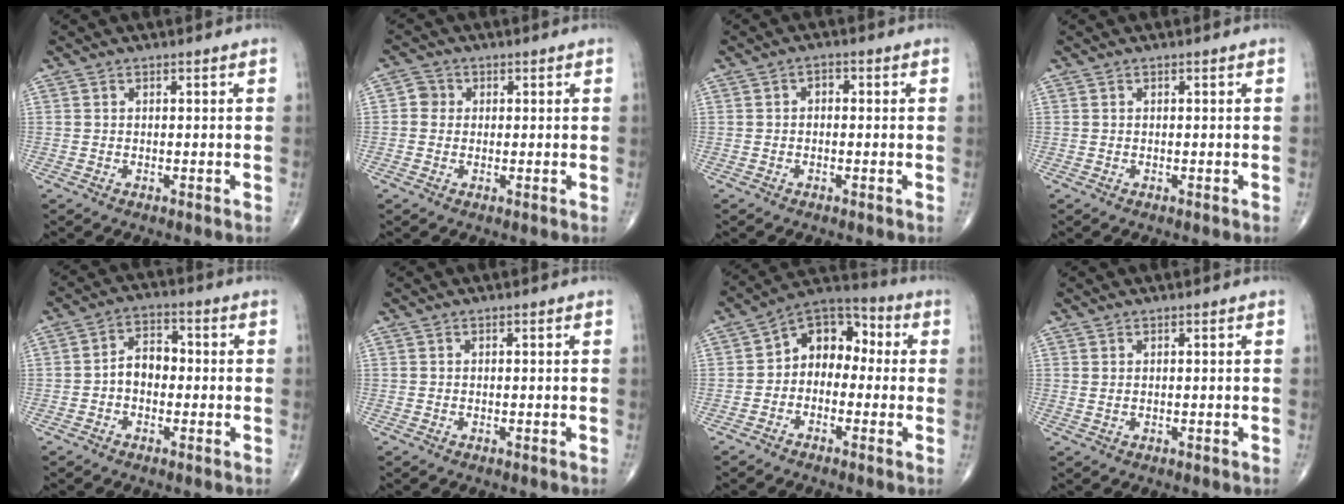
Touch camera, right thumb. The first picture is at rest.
{"total": 2.7, "force": [0.2, 2.6, 0.8], "torque": [0.003, 0.005, -0.002]}
{"total": 1.6, "force": [0.0, 1.1, 1.1], "torque": [-0.007, 0.006, -0.008]}
{"total": 0.0}
{"total": 5.8, "force": [-0.9, 4.1, 4.1], "torque": [-0.051, 0.025, -0.025]}
{"total": 0.0}
{"total": 9.9, "force": [-0.2, 7.2, 6.8], "torque": [-0.063, 0.041, -0.028]}
{"total": 0.7, "force": [0.4, 0.1, 0.5], "torque": [-0.015, 0.003, 0.009]}